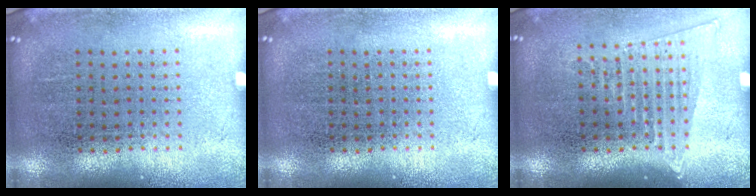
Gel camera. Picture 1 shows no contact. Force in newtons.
{"total": 0.0}
{"total": 1.4, "press": 1.2, "slide": 0.7}